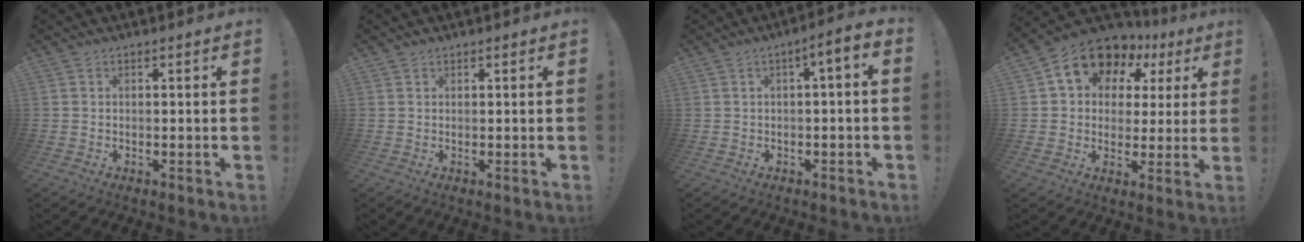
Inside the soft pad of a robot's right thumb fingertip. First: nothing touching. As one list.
[{"total": 0.7, "force": [0.6, 0.4, 0.1], "torque": [0.002, -0.001, 0.012]}, {"total": 4.3, "force": [0.1, 0.4, 4.3], "torque": [-0.064, -0.002, -0.002]}, {"total": 13.2, "force": [7.2, 9.1, 6.4], "torque": [-0.105, -0.039, 0.130]}]